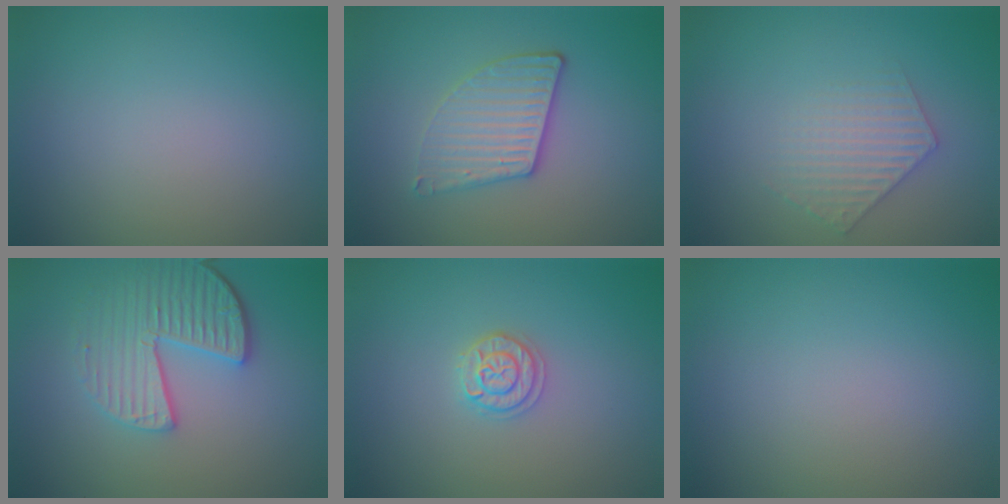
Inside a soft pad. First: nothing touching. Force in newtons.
{"total": 3.6, "press": 3.1, "slide": 1.8}
{"total": 2.4, "press": 2.4, "slide": 0.3}
{"total": 4.6, "press": 3.9, "slide": 2.5}
{"total": 1.9, "press": 1.8, "slide": 0.3}
{"total": 0.0}